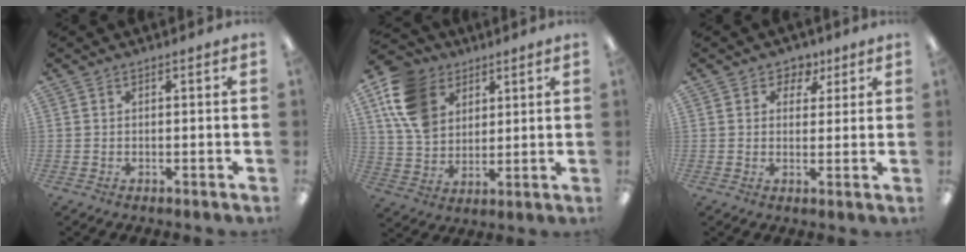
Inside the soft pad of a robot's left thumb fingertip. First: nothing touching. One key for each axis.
{"total": 14.2, "fx": 6.8, "fy": 10.7, "fz": 6.4, "tx": -0.145, "ty": -0.020, "tz": 0.135}
{"total": 4.5, "fx": 2.5, "fy": 3.6, "fz": 1.0, "tx": -0.009, "ty": -0.007, "tz": 0.041}